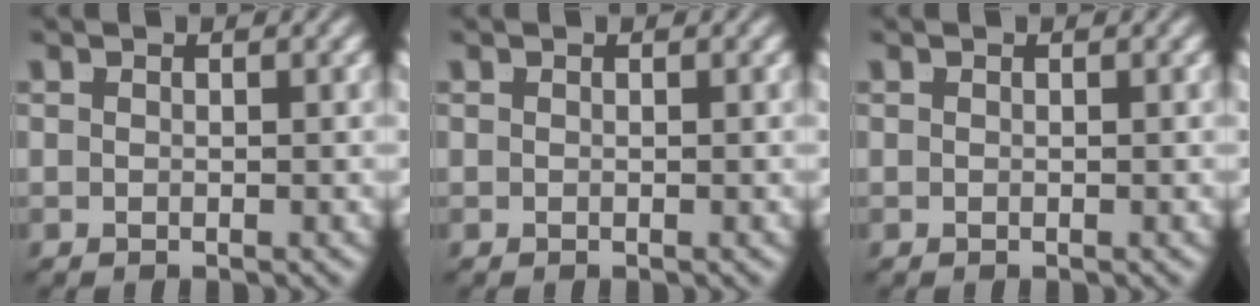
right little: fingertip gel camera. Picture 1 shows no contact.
{"total": 0.0}
{"total": 0.0}